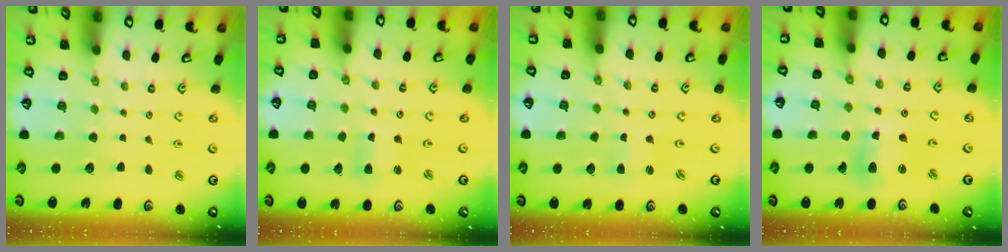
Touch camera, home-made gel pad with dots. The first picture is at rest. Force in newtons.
{"total": 2.2, "press": 2.2, "slide": 0.3}
{"total": 1.9, "press": 1.9, "slide": 0.4}
{"total": 10.1, "press": 10.0, "slide": 0.9}